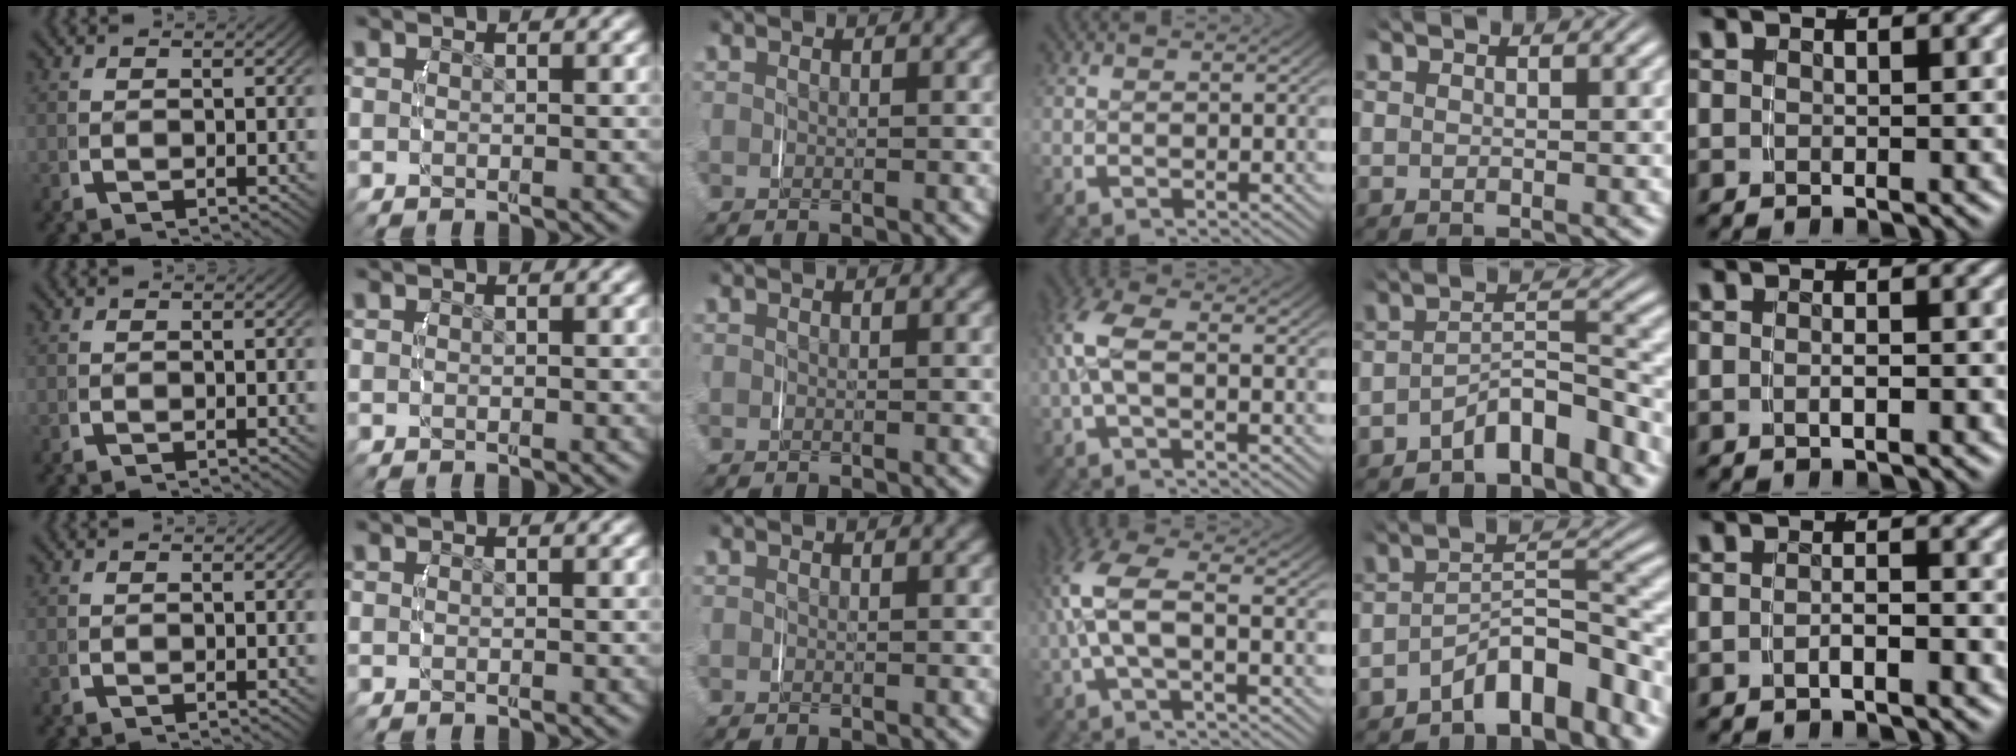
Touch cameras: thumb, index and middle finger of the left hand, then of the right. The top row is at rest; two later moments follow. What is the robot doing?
{"motion": "lift_and_place", "object": "toothpaste"}